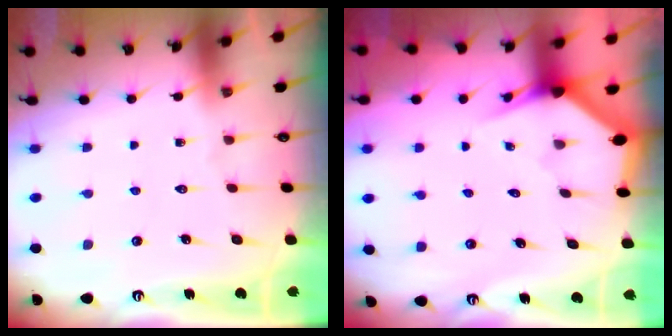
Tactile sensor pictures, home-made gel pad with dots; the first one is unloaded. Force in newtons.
{"total": 2.8, "press": 2.8, "slide": 0.2}